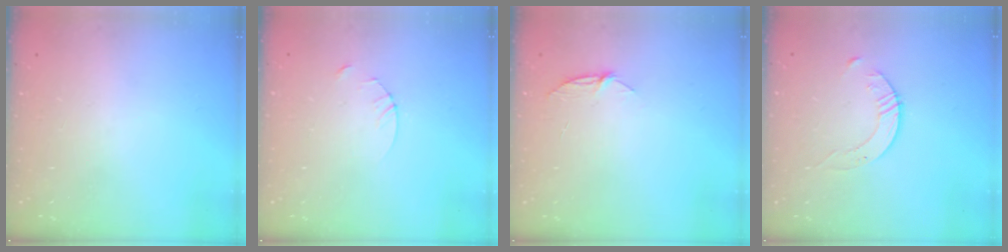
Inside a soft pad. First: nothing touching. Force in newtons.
{"total": 3.2, "press": 3.2, "slide": 0.3}
{"total": 4.9, "press": 4.8, "slide": 0.6}
{"total": 3.1, "press": 3.1, "slide": 0.4}